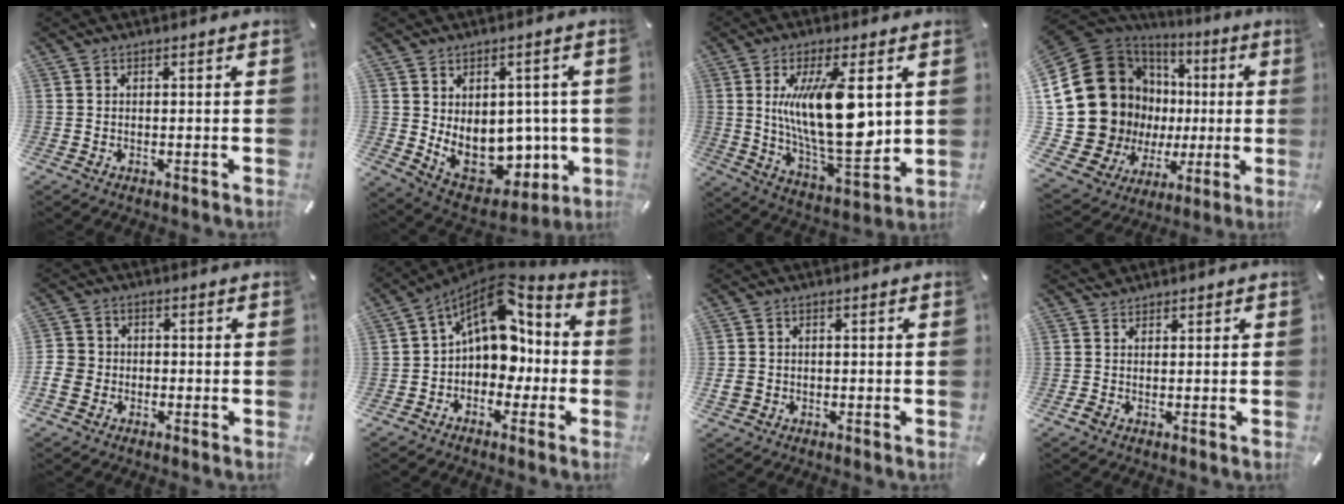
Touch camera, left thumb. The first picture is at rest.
{"total": 14.1, "force": [-0.3, 10.7, 9.3], "torque": [-0.128, -0.031, 0.015]}
{"total": 19.0, "force": [4.5, 6.6, 17.2], "torque": [-0.336, -0.030, 0.062]}
{"total": 27.2, "force": [2.0, 21.3, 16.8], "torque": [-0.338, -0.045, 0.083]}
{"total": 4.5, "force": [-1.7, 3.9, 1.2], "torque": [-0.025, 0.011, -0.032]}
{"total": 14.2, "force": [3.6, 10.1, 9.3], "torque": [-0.148, -0.038, 0.062]}
{"total": 2.9, "force": [-0.6, 2.7, 1.0], "torque": [-0.025, 0.002, -0.013]}
{"total": 1.6, "force": [0.8, 1.4, 0.0], "torque": [0.008, 0.001, 0.012]}